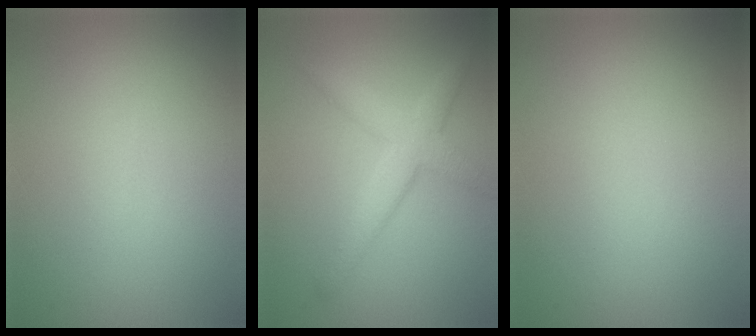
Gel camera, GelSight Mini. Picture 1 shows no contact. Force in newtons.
{"total": 3.6, "press": 3.6, "slide": 0.3}
{"total": 0.0}